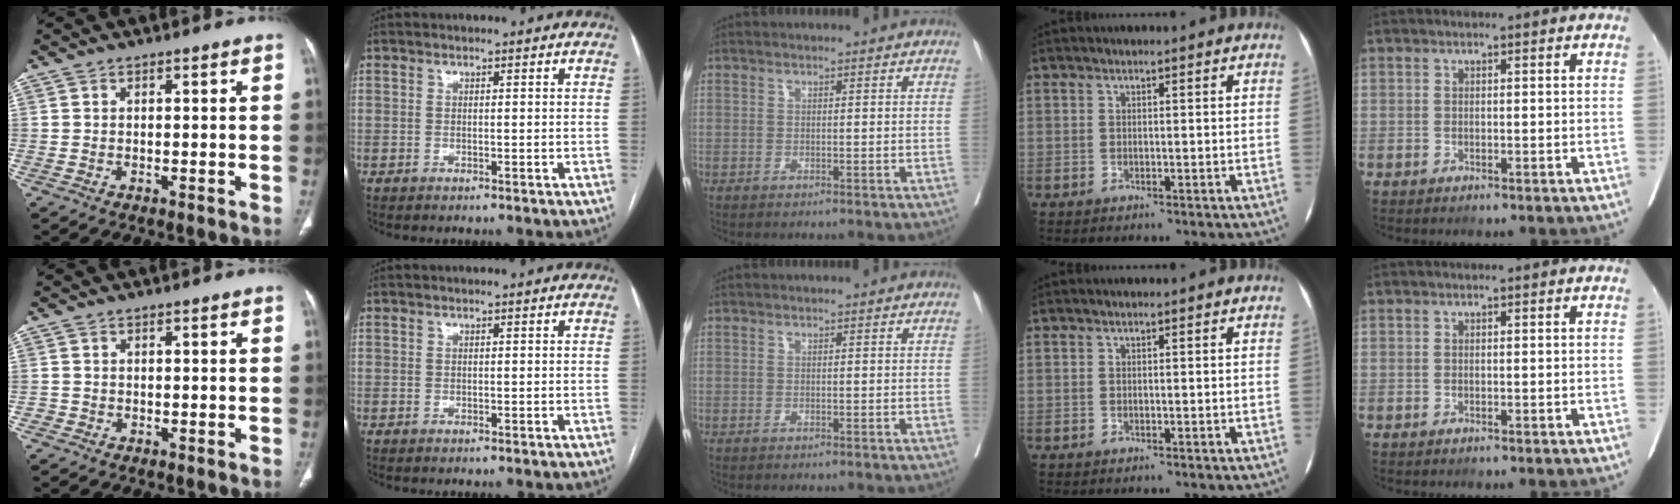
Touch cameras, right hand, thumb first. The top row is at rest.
{"thumb": {"total": 0.9, "force": [-0.3, 0.8, 0.0], "torque": [0.005, 0.006, -0.006]}}